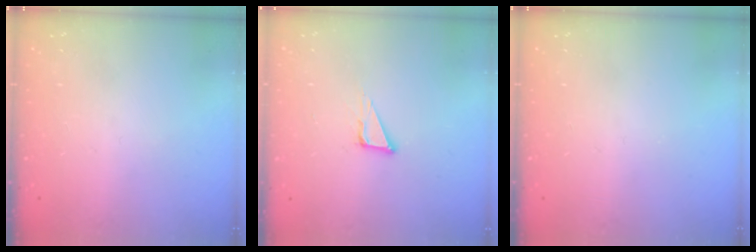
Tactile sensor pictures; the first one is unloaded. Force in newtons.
{"total": 5.3, "press": 5.3, "slide": 0.3}
{"total": 0.0}